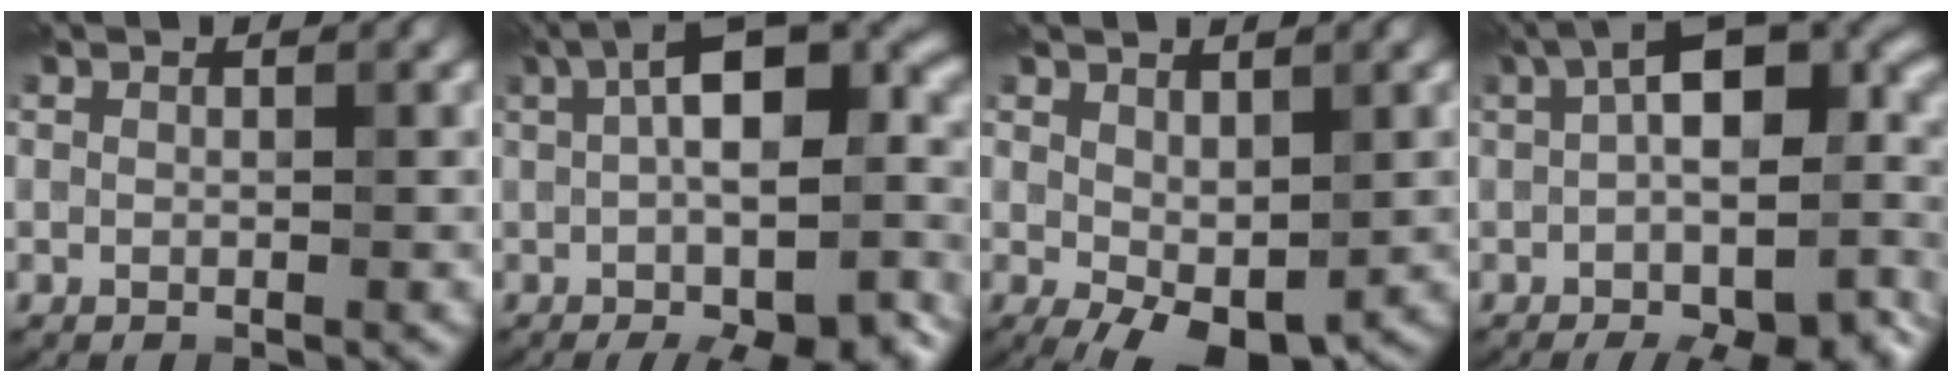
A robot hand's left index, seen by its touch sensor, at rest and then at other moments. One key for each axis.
{"total": 14.6, "fx": -1.6, "fy": 6.0, "fz": 13.2, "tx": -0.171, "ty": 0.015, "tz": -0.003}
{"total": 5.3, "fx": -0.8, "fy": 2.8, "fz": 4.4, "tx": -0.086, "ty": -0.009, "tz": -0.003}
{"total": 15.4, "fx": -2.8, "fy": 7.5, "fz": 13.1, "tx": -0.193, "ty": 0.005, "tz": -0.008}